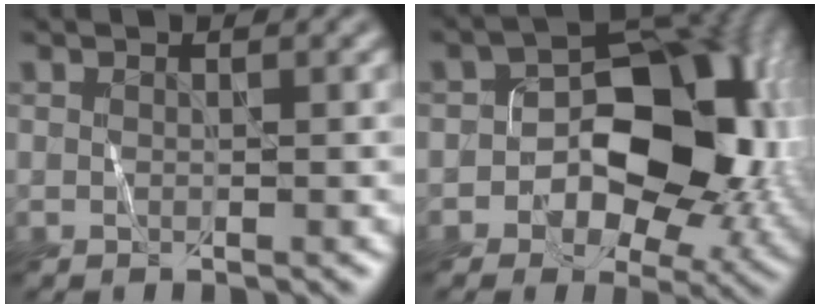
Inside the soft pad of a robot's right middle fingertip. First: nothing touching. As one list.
[{"total": 10.8, "force": [-1.1, 7.0, 8.2], "torque": [-0.087, 0.022, -0.022]}]